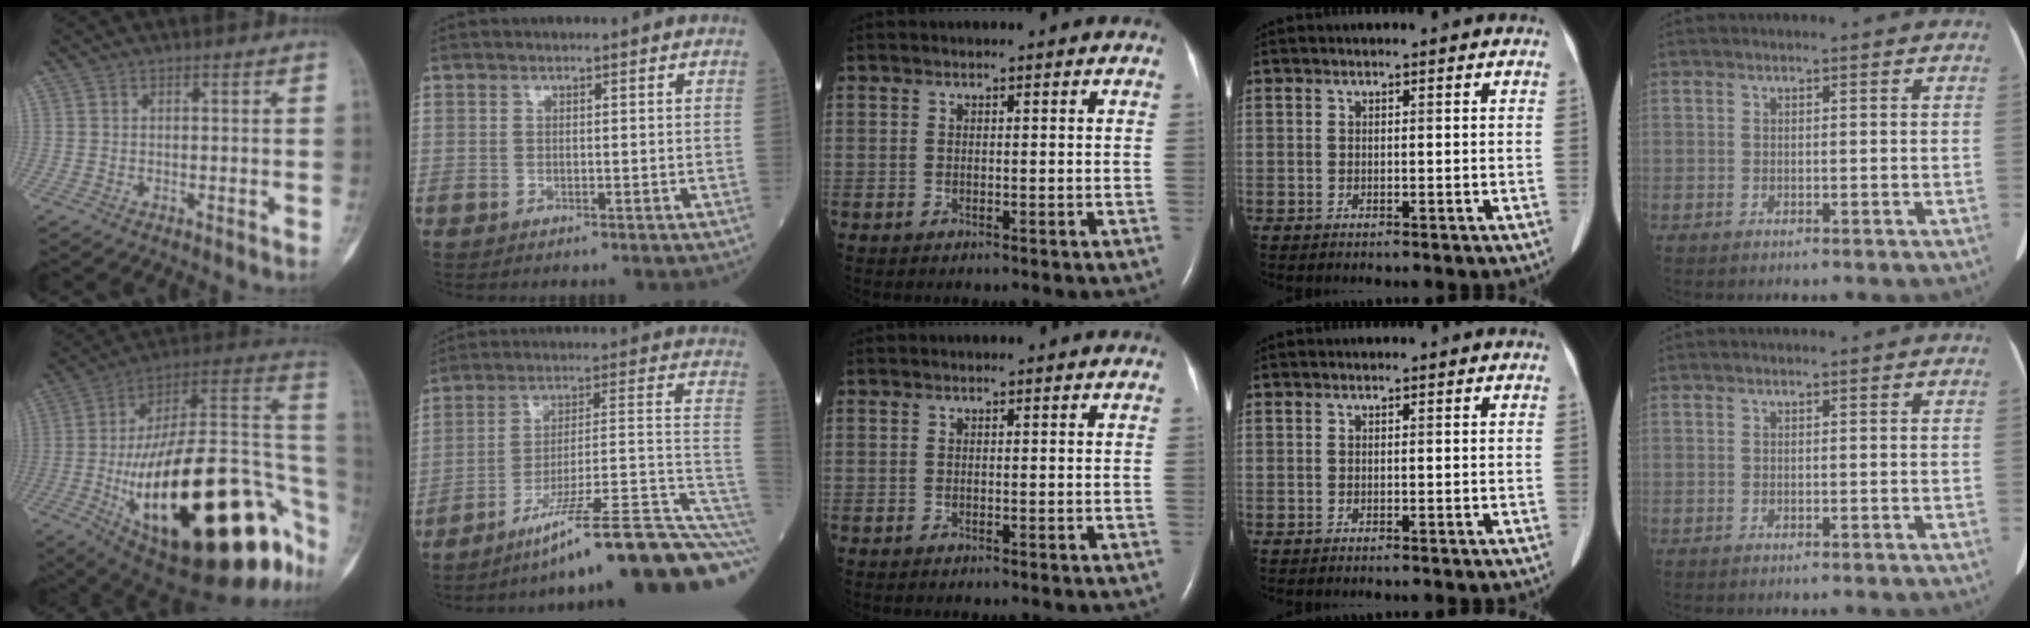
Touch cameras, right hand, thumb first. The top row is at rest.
{"thumb": {"total": 43.7, "force": [-12.7, 16.8, 38.3], "torque": [-0.487, 0.048, -0.190]}, "index": {"total": 20.5, "force": [-13.2, 0.6, 15.6], "torque": [-0.143, 0.038, -0.208]}}